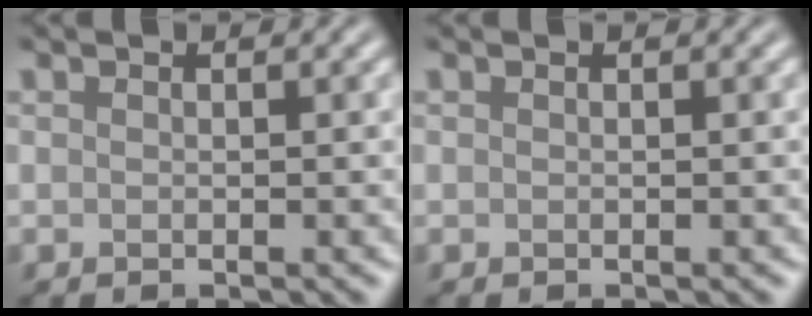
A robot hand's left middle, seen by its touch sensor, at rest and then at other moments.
{"total": 0.0}